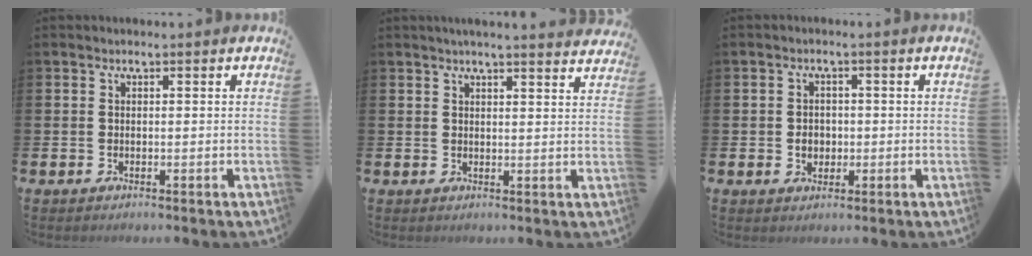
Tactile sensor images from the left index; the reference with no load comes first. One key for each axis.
{"total": 3.4, "fx": 3.3, "fy": -0.4, "fz": 0.5, "tx": -0.015, "ty": -0.017, "tz": 0.059}
{"total": 2.4, "fx": -0.3, "fy": 2.1, "fz": 1.2, "tx": -0.012, "ty": 0.000, "tz": -0.012}